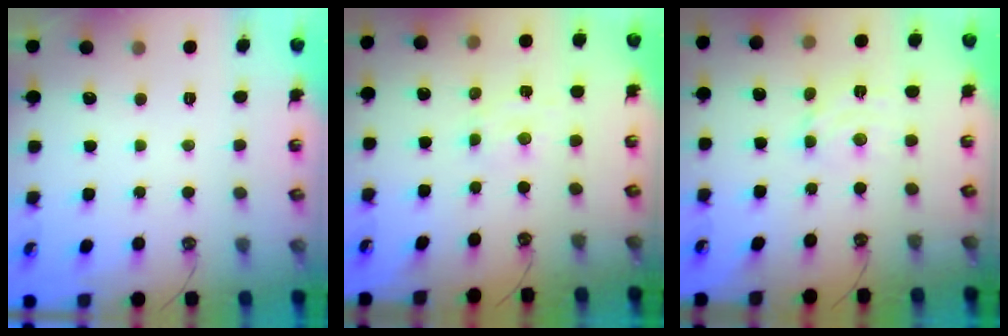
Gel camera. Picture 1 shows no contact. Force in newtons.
{"total": 2.1, "press": 2.0, "slide": 0.3}
{"total": 4.6, "press": 4.6, "slide": 0.1}